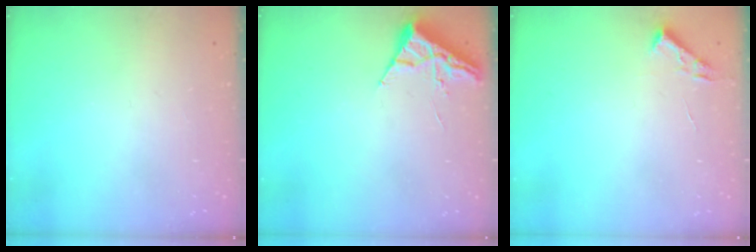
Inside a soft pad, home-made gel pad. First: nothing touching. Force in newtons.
{"total": 3.7, "press": 3.6, "slide": 0.5}
{"total": 2.7, "press": 2.7, "slide": 0.4}